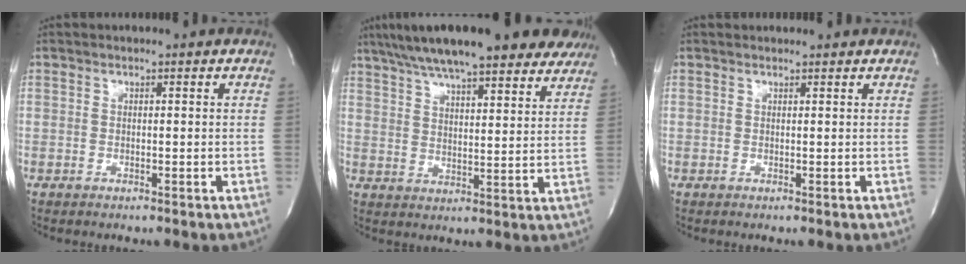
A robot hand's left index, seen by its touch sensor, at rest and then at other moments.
{"total": 22.6, "force": [18.2, 4.8, 12.4], "torque": [-0.206, 0.034, 0.247]}
{"total": 1.8, "force": [1.8, 0.3, 0.1], "torque": [-0.010, 0.016, 0.023]}